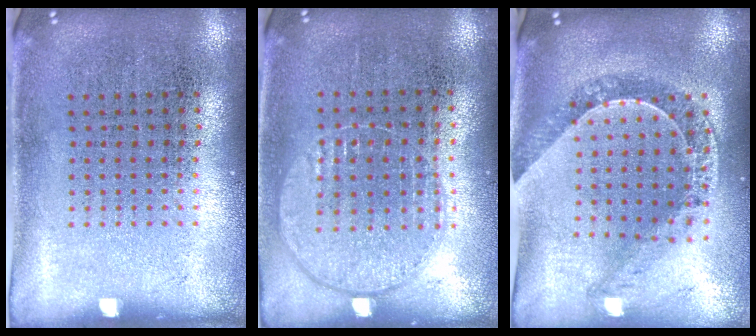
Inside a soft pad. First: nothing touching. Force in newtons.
{"total": 0.9, "press": 0.9, "slide": 0.4}
{"total": 1.2, "press": 1.2, "slide": 0.2}